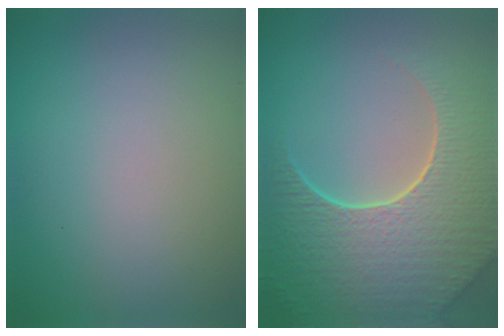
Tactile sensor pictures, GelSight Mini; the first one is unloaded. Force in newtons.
{"total": 8.9, "press": 6.1, "slide": 6.5}